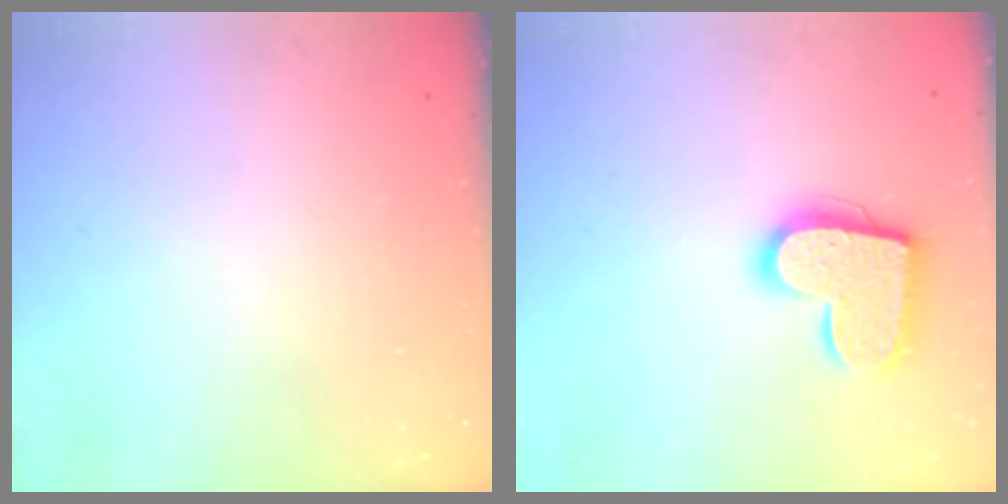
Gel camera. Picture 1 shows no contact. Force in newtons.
{"total": 15.8, "press": 15.8, "slide": 1.0}